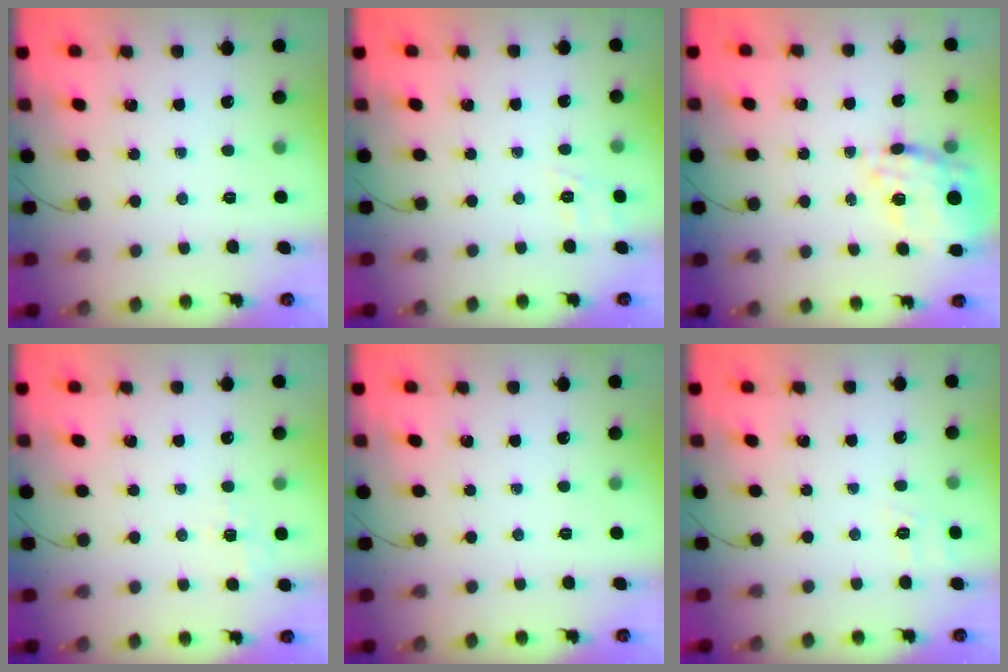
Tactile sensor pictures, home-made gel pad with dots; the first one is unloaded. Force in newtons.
{"total": 8.4, "press": 8.2, "slide": 2.0}
{"total": 17.6, "press": 17.2, "slide": 4.0}
{"total": 2.0, "press": 1.2, "slide": 1.6}
{"total": 0.0}
{"total": 8.2, "press": 7.8, "slide": 2.3}